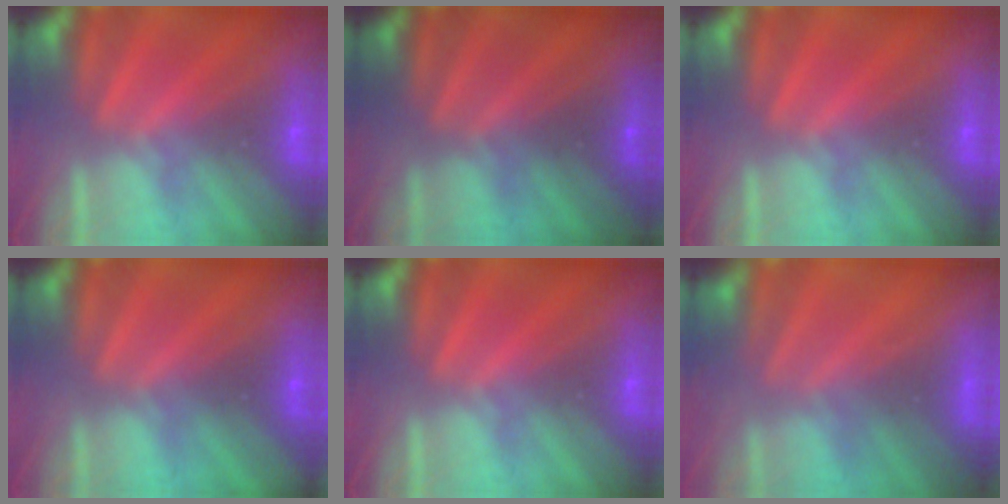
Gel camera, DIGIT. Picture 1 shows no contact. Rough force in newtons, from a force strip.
{"total": 2.5}
{"total": 0.0}
{"total": 2.1}
{"total": 0.0}
{"total": 7.5}